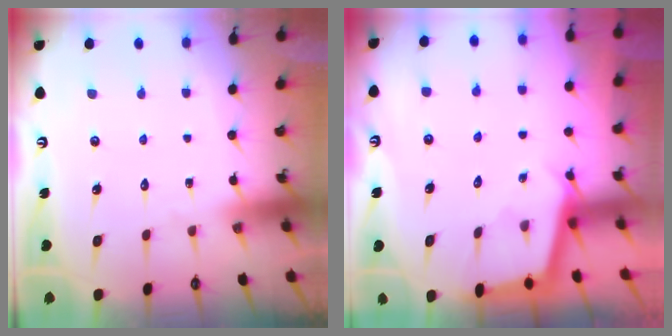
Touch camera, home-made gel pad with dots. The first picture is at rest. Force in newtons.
{"total": 2.3, "press": 2.3, "slide": 0.2}